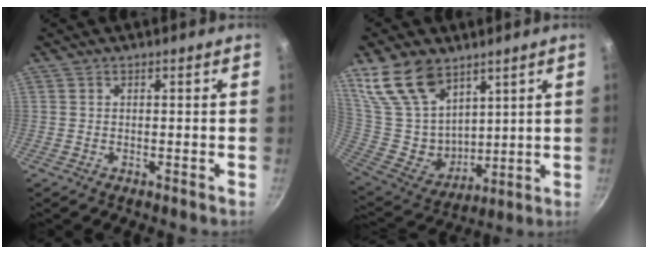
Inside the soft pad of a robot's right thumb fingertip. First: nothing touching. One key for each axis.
{"total": 17.0, "fx": 10.4, "fy": 10.7, "fz": 8.2, "tx": -0.122, "ty": -0.058, "tz": 0.220}